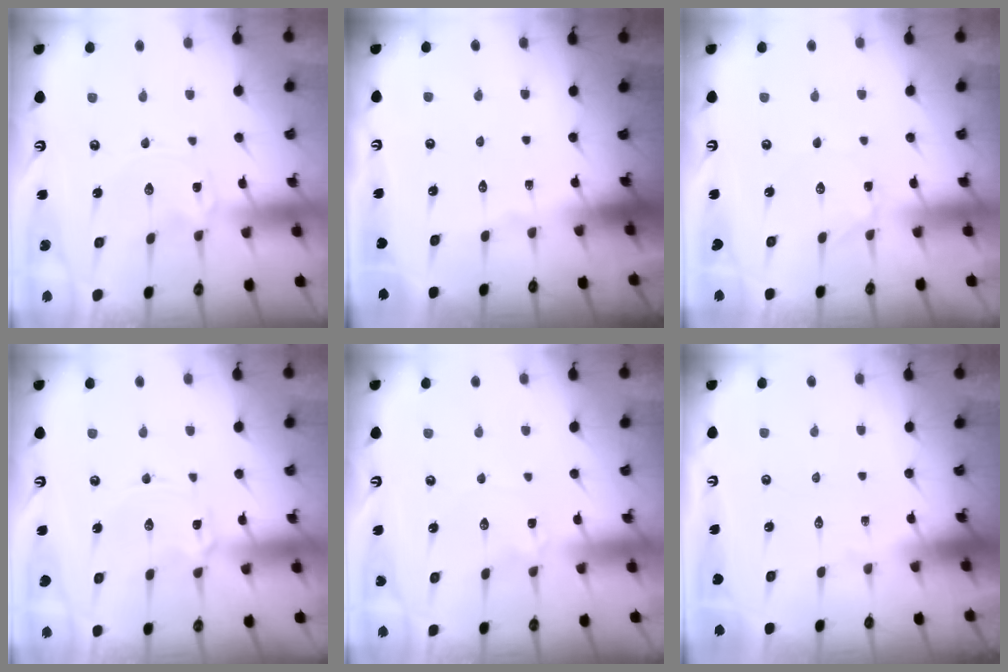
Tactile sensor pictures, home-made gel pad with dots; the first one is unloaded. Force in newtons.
{"total": 0.0}
{"total": 1.0, "press": 1.0, "slide": 0.1}
{"total": 1.9, "press": 1.9, "slide": 0.2}
{"total": 1.0, "press": 1.0, "slide": 0.2}
{"total": 0.0}